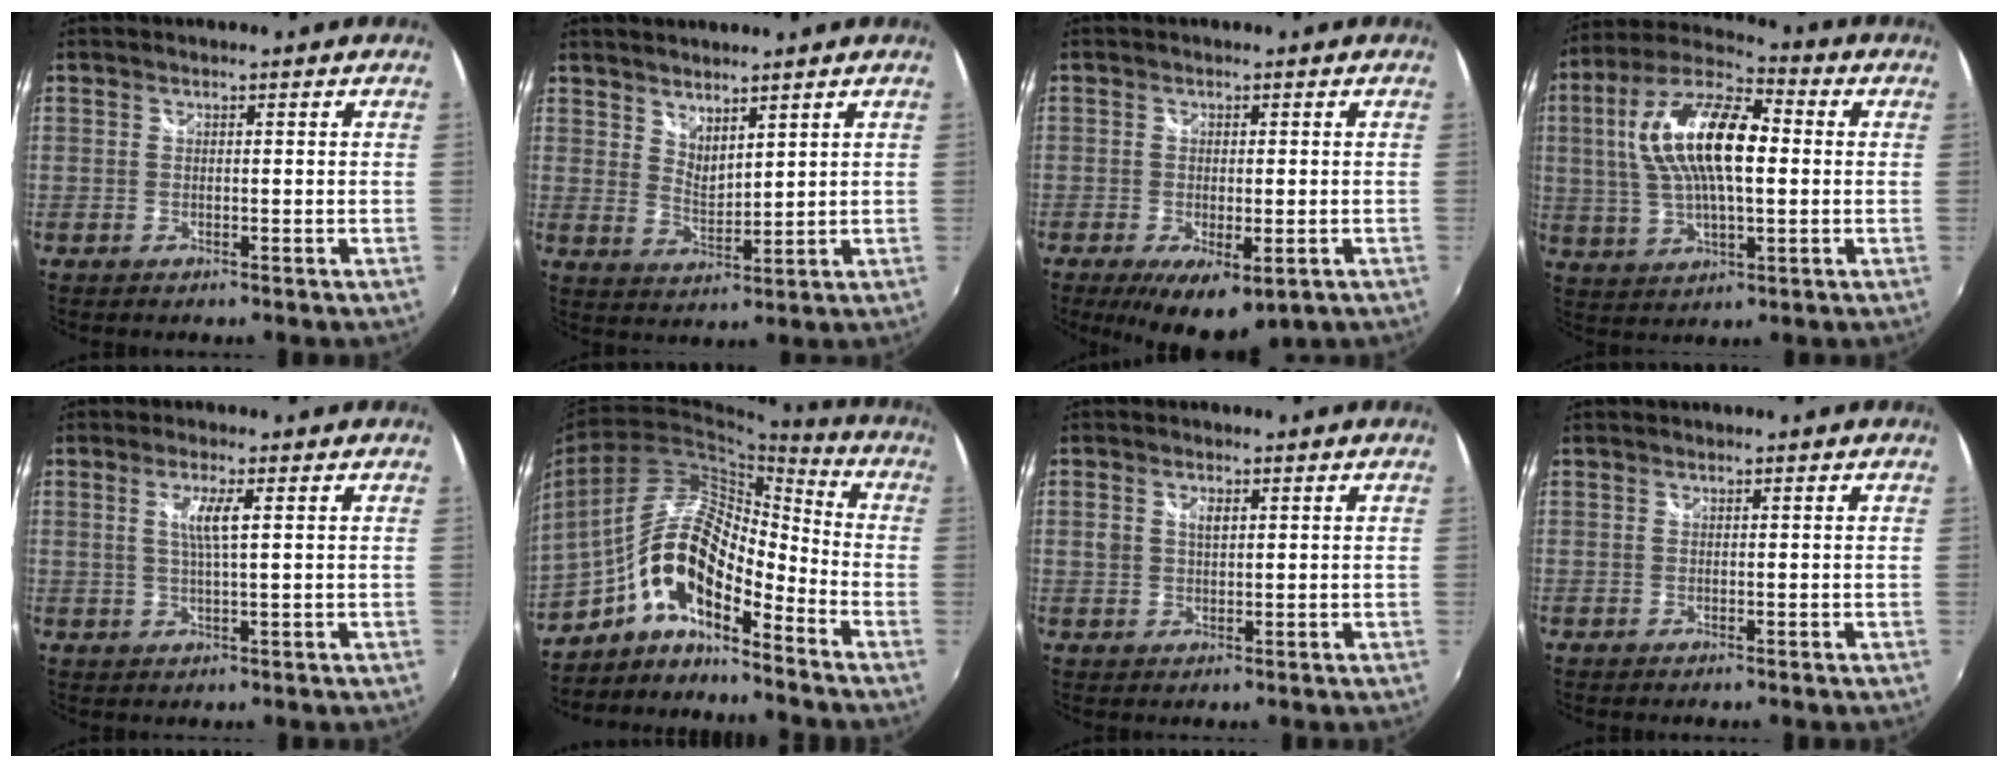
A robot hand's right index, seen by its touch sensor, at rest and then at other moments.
{"total": 4.7, "force": [4.0, 1.5, 2.0], "torque": [-0.027, -0.007, 0.072]}
{"total": 10.2, "force": [-5.4, 4.2, 7.6], "torque": [-0.141, -0.040, -0.075]}
{"total": 17.7, "force": [2.2, 7.3, 16.0], "torque": [-0.310, 0.019, 0.034]}
{"total": 4.0, "force": [1.0, 0.1, 3.8], "torque": [-0.073, -0.004, 0.018]}
{"total": 13.0, "force": [-7.0, 4.8, 9.9], "torque": [-0.192, 0.014, -0.143]}
{"total": 2.7, "force": [0.8, 1.7, 2.0], "torque": [-0.035, 0.002, 0.013]}
{"total": 0.0}